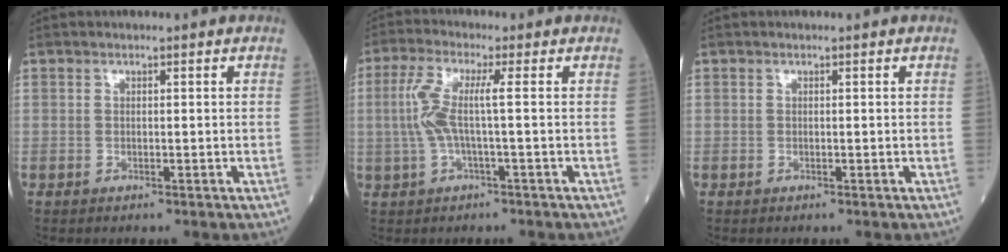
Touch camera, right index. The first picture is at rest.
{"total": 5.6, "force": [0.0, 0.3, 5.6], "torque": [-0.135, 0.016, 0.000]}
{"total": 0.0}